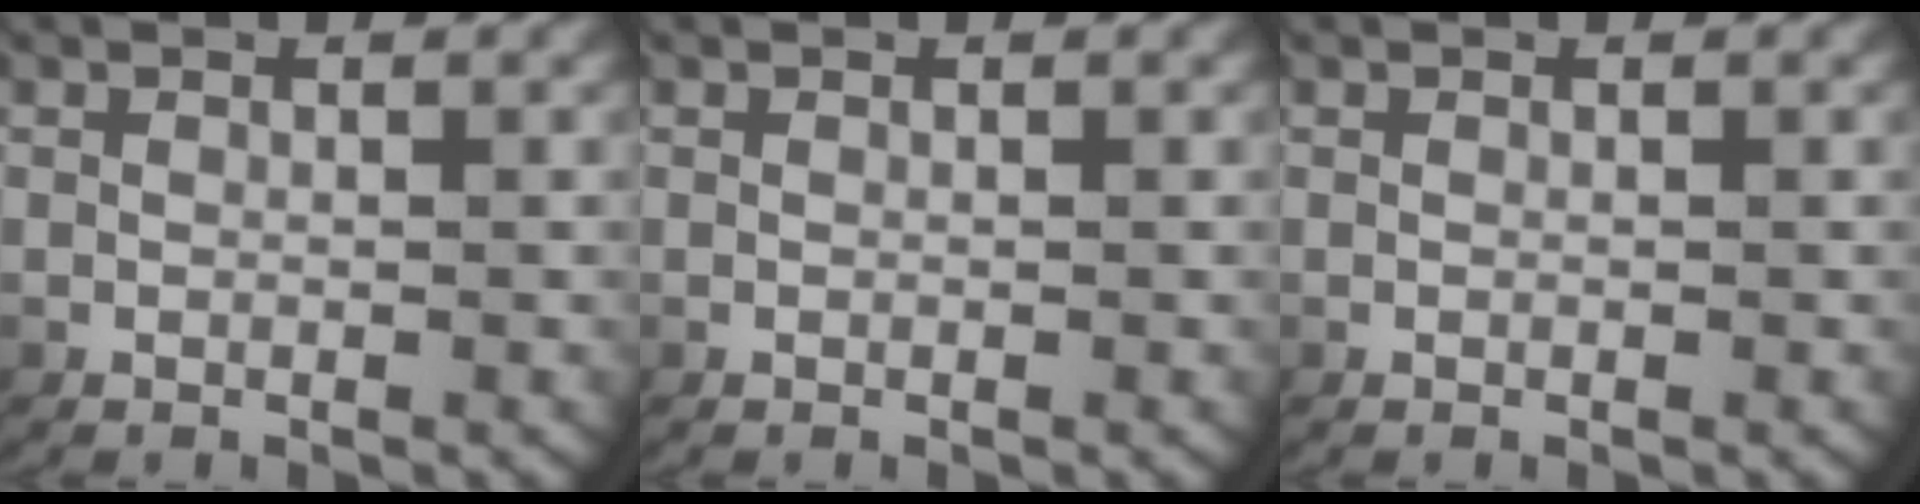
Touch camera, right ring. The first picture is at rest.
{"total": 0.0}
{"total": 0.0}